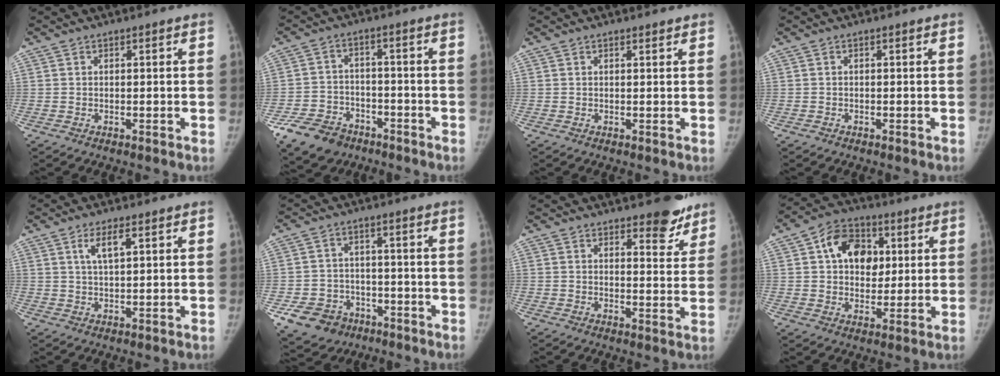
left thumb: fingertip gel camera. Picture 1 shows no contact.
{"total": 10.2, "force": [-6.7, 6.8, 3.5], "torque": [-0.059, 0.033, -0.113]}
{"total": 0.8, "force": [0.7, 0.3, 0.4], "torque": [-0.007, -0.005, 0.011]}
{"total": 0.0}
{"total": 4.2, "force": [2.0, 1.3, 3.5], "torque": [-0.066, -0.006, 0.040]}
{"total": 10.0, "force": [-5.1, 8.1, 3.0], "torque": [-0.052, 0.030, -0.070]}
{"total": 7.2, "force": [5.6, 2.8, 3.7], "torque": [-0.012, -0.039, 0.070]}
{"total": 12.1, "force": [3.5, 8.8, 7.6], "torque": [-0.080, 0.002, 0.052]}